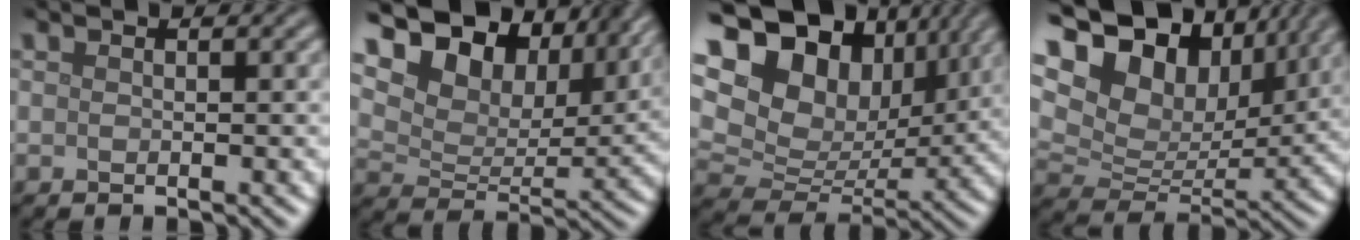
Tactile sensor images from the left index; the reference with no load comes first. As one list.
[{"total": 16.0, "force": [10.5, 9.1, 8.0], "torque": [-0.174, 0.040, 0.153]}, {"total": 14.8, "force": [7.0, 10.1, 8.2], "torque": [-0.181, 0.034, 0.125]}, {"total": 16.0, "force": [8.6, 10.1, 8.9], "torque": [-0.187, 0.042, 0.140]}]